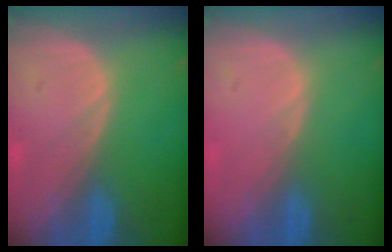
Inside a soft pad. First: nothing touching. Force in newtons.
{"total": 0.5, "press": 0.0, "slide": 0.5}